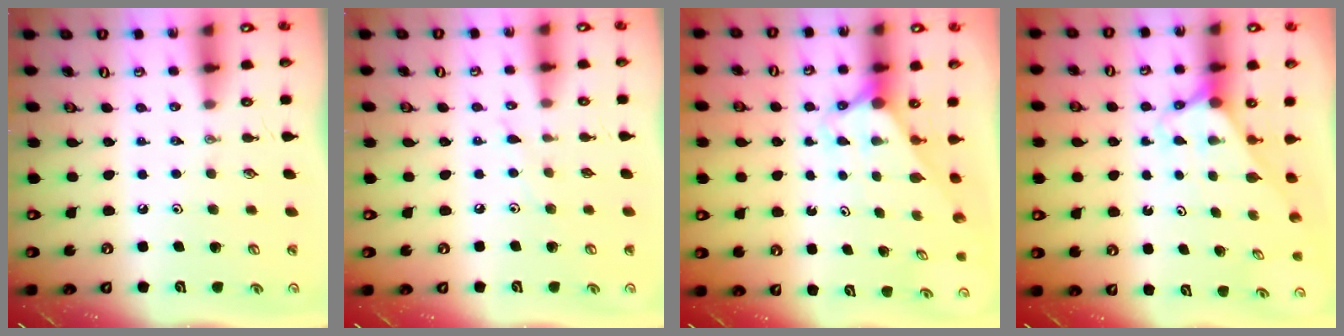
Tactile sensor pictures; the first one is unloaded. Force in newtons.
{"total": 4.6, "press": 4.5, "slide": 0.6}
{"total": 3.0, "press": 3.0, "slide": 0.0}
{"total": 2.7, "press": 2.7, "slide": 0.2}